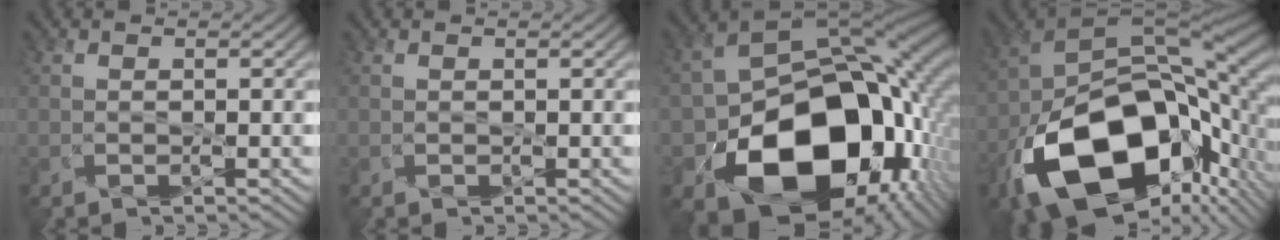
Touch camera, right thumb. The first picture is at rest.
{"total": 0.0}
{"total": 19.4, "force": [-5.3, 14.3, 12.1], "torque": [-0.226, -0.060, -0.050]}
{"total": 18.4, "force": [-7.1, 11.2, 12.8], "torque": [-0.254, -0.045, -0.098]}